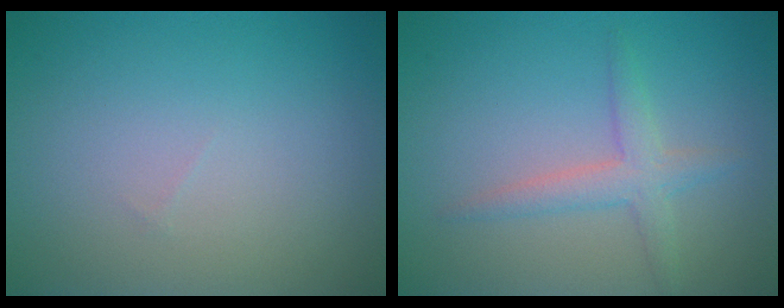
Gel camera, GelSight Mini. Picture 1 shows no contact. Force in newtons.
{"total": 2.4, "press": 2.4, "slide": 0.1}